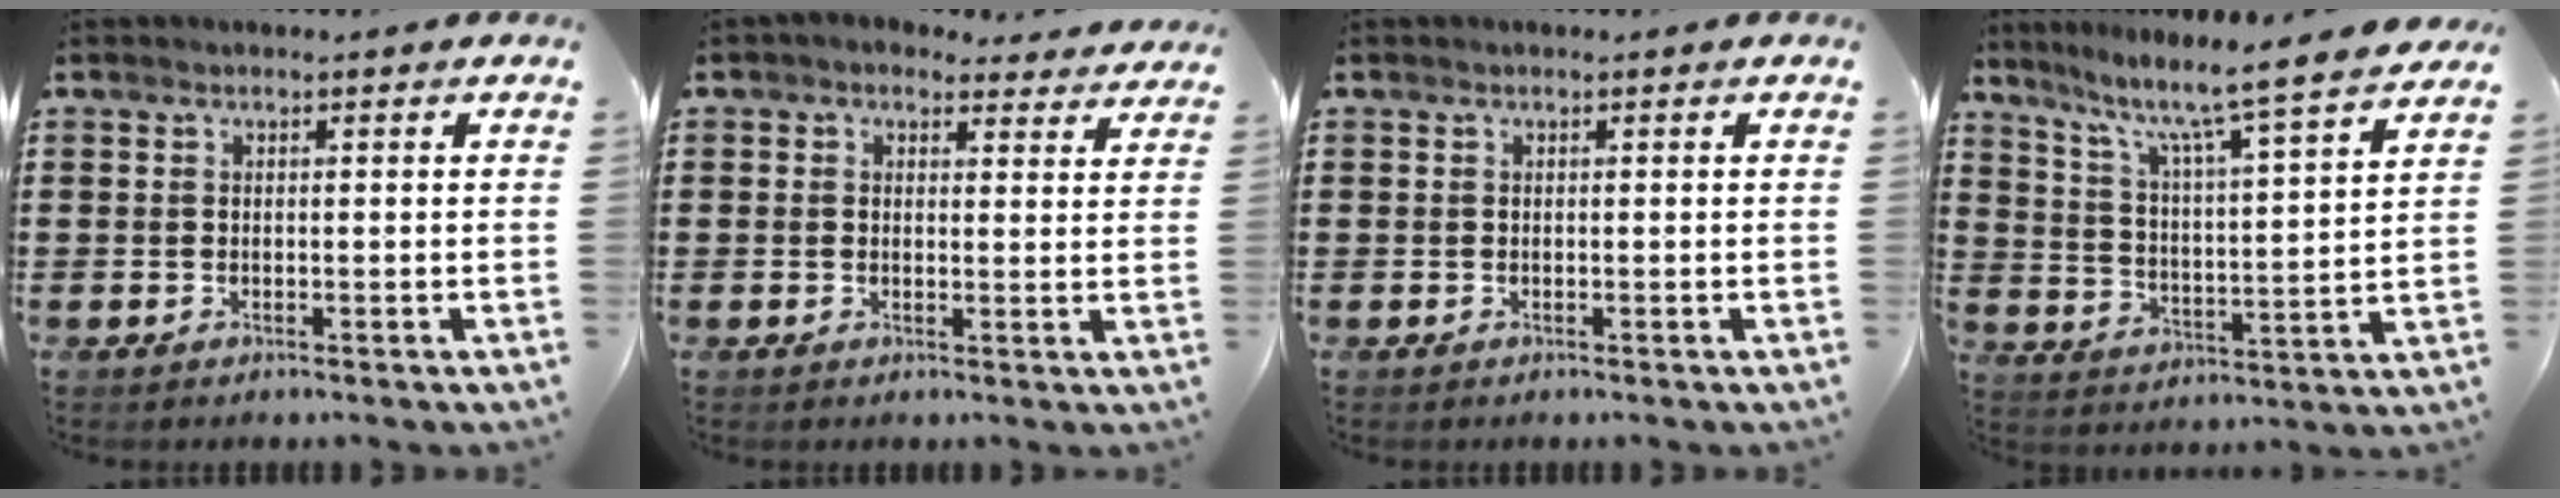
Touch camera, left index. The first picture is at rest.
{"total": 2.4, "force": [1.9, 1.2, 0.6], "torque": [-0.011, -0.004, 0.032]}
{"total": 0.0}
{"total": 7.0, "force": [5.8, -0.7, 3.9], "torque": [-0.091, -0.054, 0.085]}